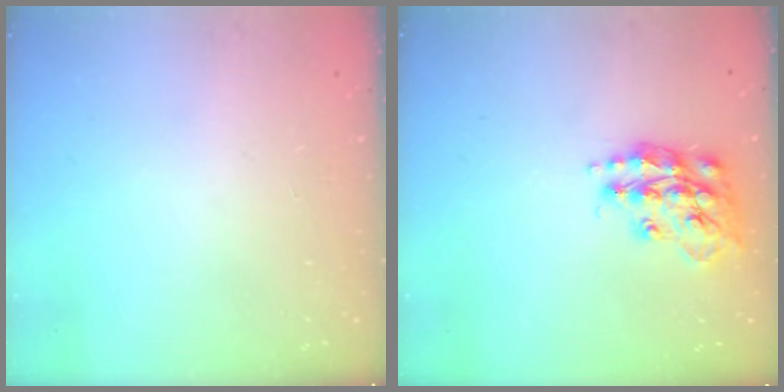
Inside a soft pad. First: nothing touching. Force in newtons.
{"total": 16.0, "press": 16.0, "slide": 1.2}